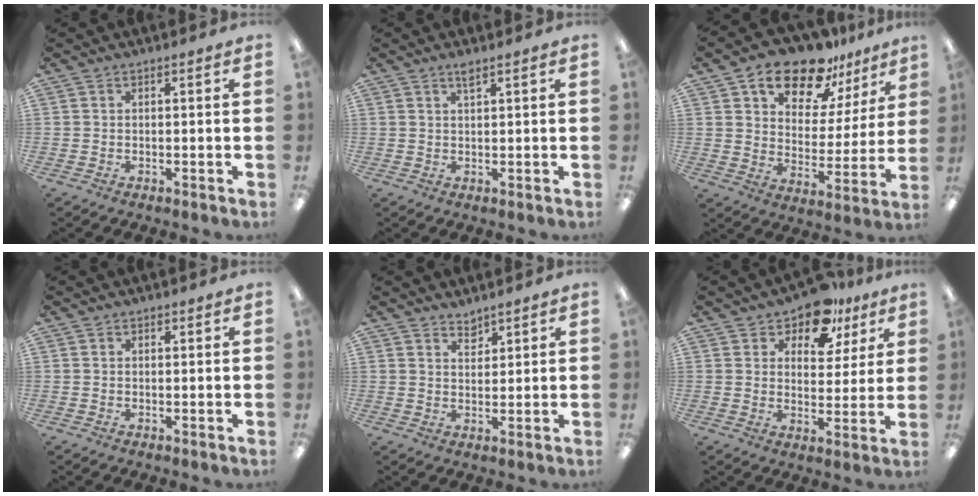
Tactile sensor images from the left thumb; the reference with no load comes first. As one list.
[{"total": 1.9, "force": [1.4, 0.4, 1.2], "torque": [-0.028, 0.001, 0.026]}, {"total": 16.3, "force": [12.6, 7.8, 6.9], "torque": [-0.117, -0.082, 0.222]}, {"total": 0.8, "force": [0.6, 0.5, 0.1], "torque": [0.006, -0.002, 0.009]}, {"total": 3.2, "force": [3.0, 1.2, 0.4], "torque": [0.003, -0.022, 0.053]}, {"total": 11.9, "force": [8.9, 6.2, 5.0], "torque": [-0.077, -0.049, 0.161]}]